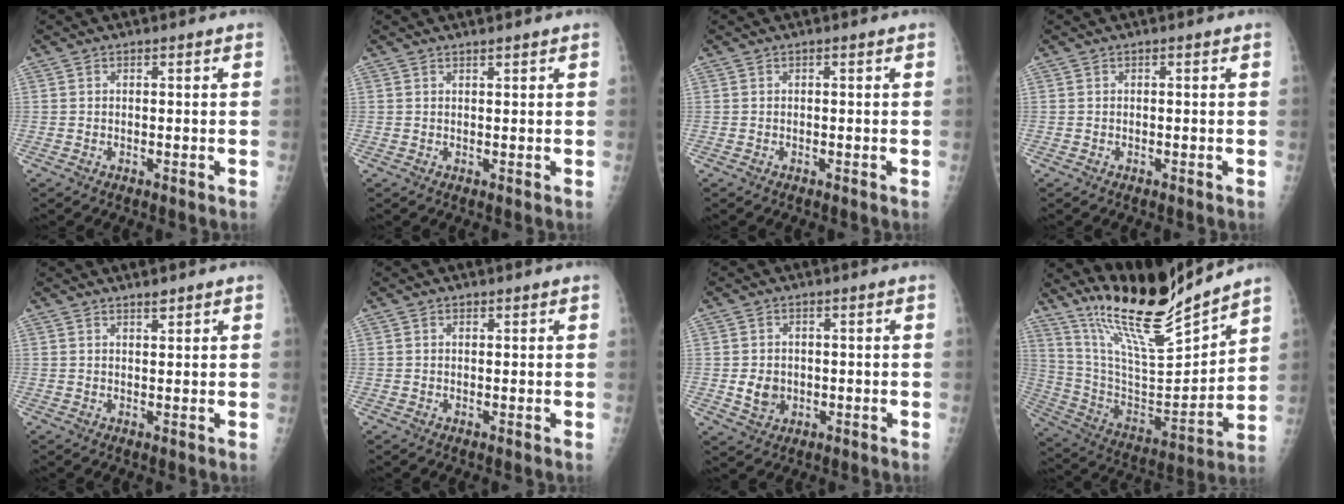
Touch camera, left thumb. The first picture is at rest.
{"total": 0.8, "force": [0.7, 0.0, 0.2], "torque": [-0.002, -0.006, 0.013]}
{"total": 0.0}
{"total": 0.0}
{"total": 1.6, "force": [1.4, 0.4, 0.6], "torque": [-0.004, -0.012, 0.023]}
{"total": 0.8, "force": [0.5, 0.6, 0.3], "torque": [-0.001, -0.003, 0.007]}
{"total": 4.4, "force": [-0.2, 3.6, 2.4], "torque": [-0.025, -0.001, 0.006]}
{"total": 20.2, "force": [17.5, 2.3, 9.7], "torque": [-0.139, -0.105, 0.320]}